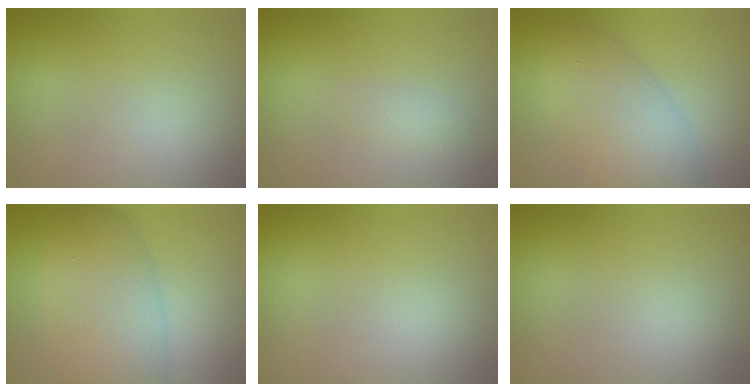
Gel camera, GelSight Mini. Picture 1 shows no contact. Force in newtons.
{"total": 0.8, "press": 0.8, "slide": 0.1}
{"total": 6.1, "press": 6.0, "slide": 0.3}
{"total": 6.6, "press": 6.6, "slide": 0.4}
{"total": 0.0}
{"total": 0.0}